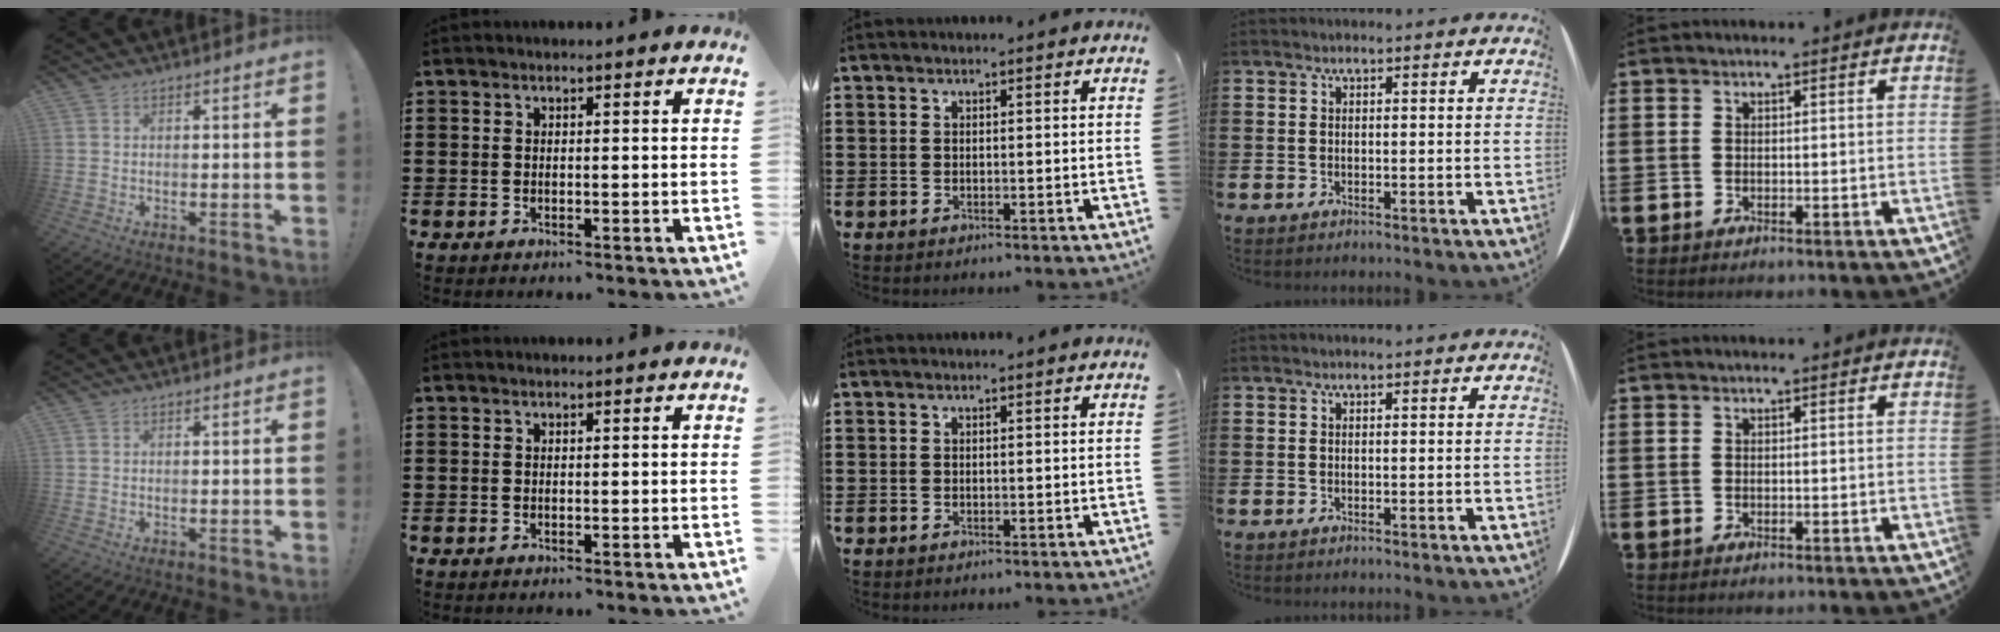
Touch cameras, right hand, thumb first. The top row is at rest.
{}